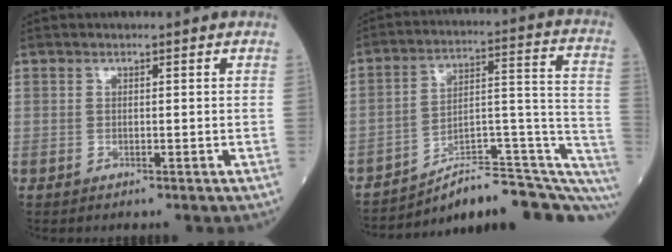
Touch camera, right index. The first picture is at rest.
{"total": 23.2, "force": [-17.7, 5.1, 14.2], "torque": [-0.145, 0.057, -0.243]}